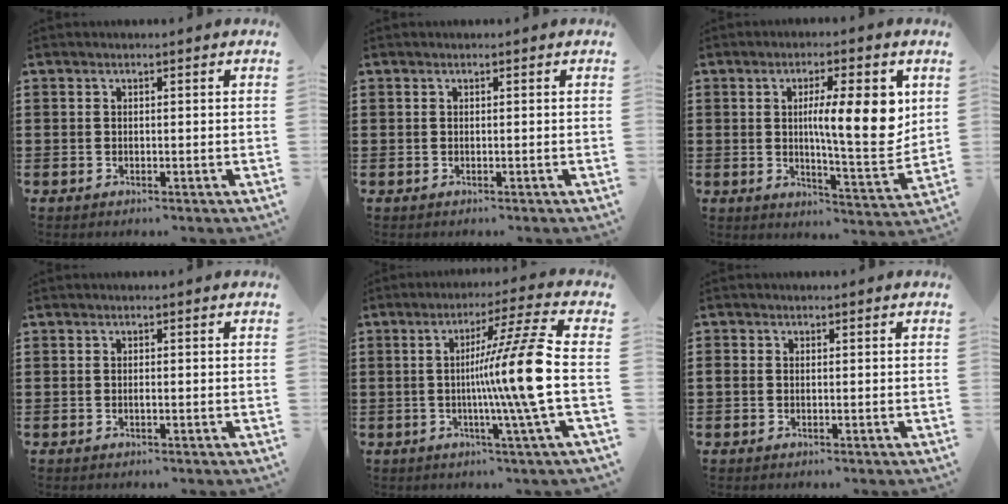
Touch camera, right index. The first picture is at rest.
{"total": 0.0}
{"total": 11.9, "force": [3.2, 2.7, 11.2], "torque": [-0.174, -0.010, 0.042]}
{"total": 0.6, "force": [-0.2, 0.1, 0.5], "torque": [-0.012, -0.003, -0.002]}
{"total": 12.9, "force": [-0.6, -1.5, 12.8], "torque": [-0.213, -0.013, -0.027]}
{"total": 0.8, "force": [-0.2, 0.7, 0.3], "torque": [-0.007, 0.004, -0.005]}